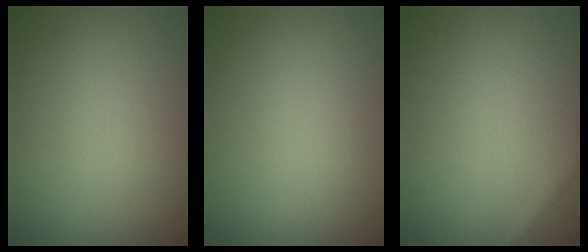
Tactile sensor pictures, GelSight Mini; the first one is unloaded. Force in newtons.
{"total": 0.0}
{"total": 2.3, "press": 2.3, "slide": 0.1}